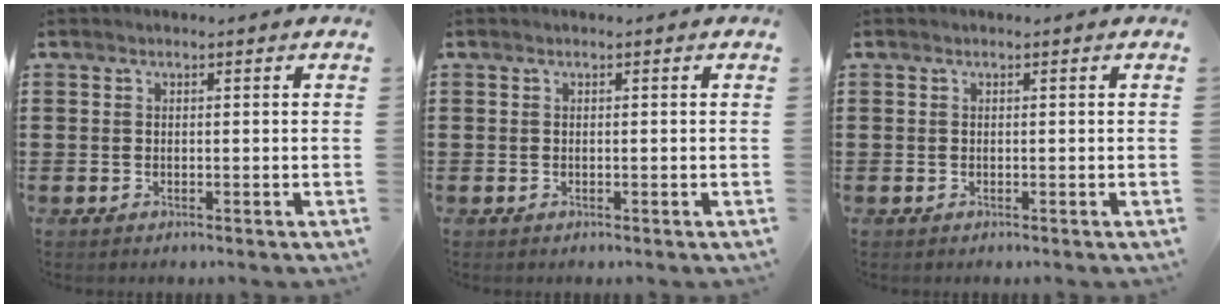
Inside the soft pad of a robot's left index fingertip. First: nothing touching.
{"total": 0.0}
{"total": 0.0}